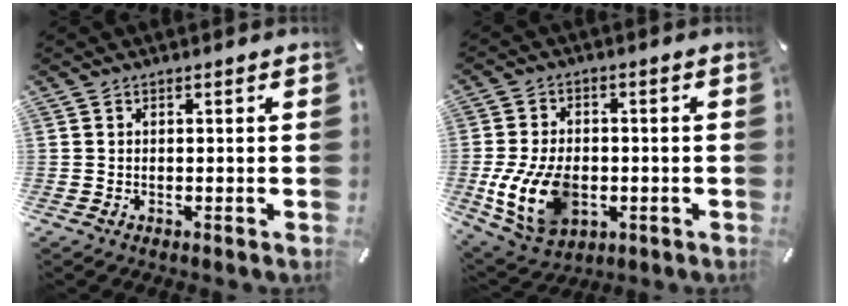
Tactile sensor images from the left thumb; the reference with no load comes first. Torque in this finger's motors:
{"motor_torque": [2.11, 2.89, 1.59, 0.41, 0.36]}